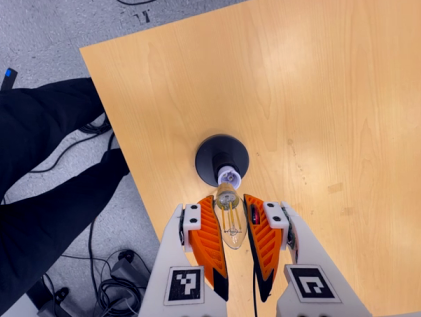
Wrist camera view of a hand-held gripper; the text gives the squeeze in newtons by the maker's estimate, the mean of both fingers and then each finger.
{"total": 21.5, "left": 25.4, "right": 17.6}